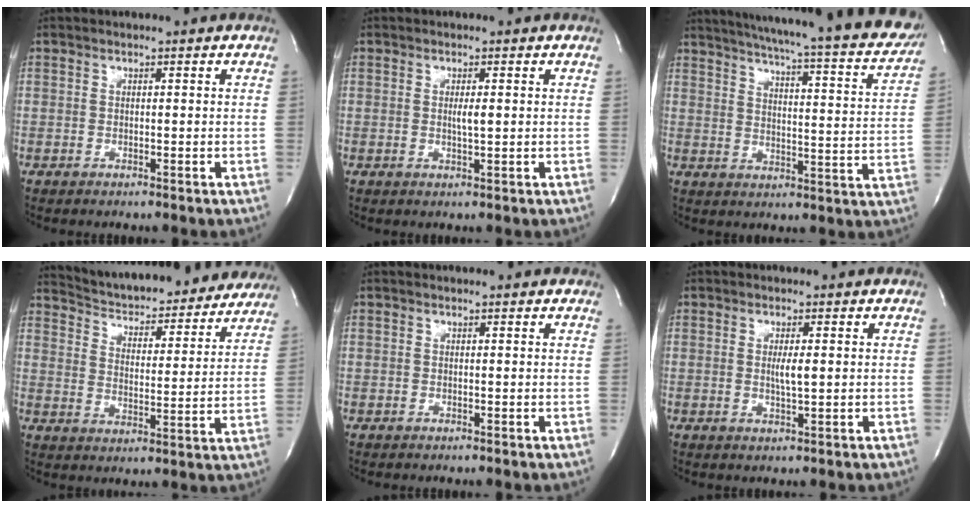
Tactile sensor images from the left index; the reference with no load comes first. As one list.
[{"total": 1.7, "force": [0.2, 0.1, 1.7], "torque": [-0.033, -0.002, 0.004]}, {"total": 27.4, "force": [24.1, 2.2, 12.9], "torque": [-0.193, -0.065, 0.288]}, {"total": 23.7, "force": [22.1, 5.4, 6.7], "torque": [-0.104, -0.022, 0.291]}, {"total": 0.8, "force": [0.8, 0.2, 0.2], "torque": [-0.015, 0.003, 0.005]}, {"total": 2.5, "force": [0.3, 0.2, 2.5], "torque": [-0.048, -0.004, 0.005]}]